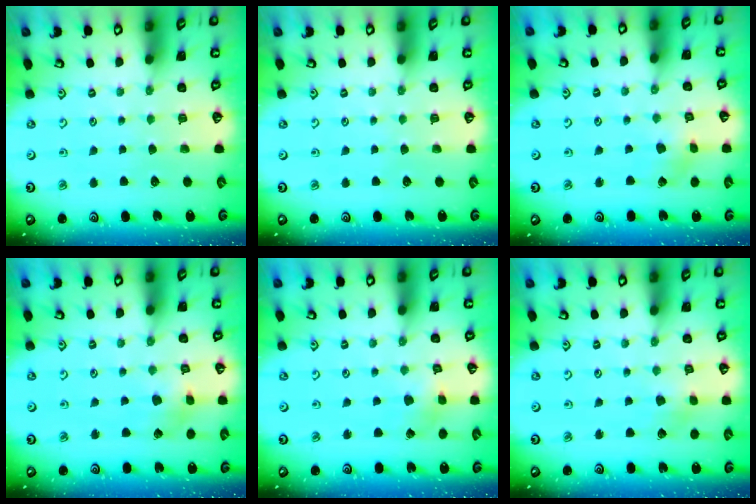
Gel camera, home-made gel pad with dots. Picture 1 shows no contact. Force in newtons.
{"total": 0.0}
{"total": 1.9, "press": 1.9, "slide": 0.3}
{"total": 4.0, "press": 3.9, "slide": 0.5}
{"total": 2.7, "press": 2.7, "slide": 0.2}
{"total": 2.4, "press": 2.3, "slide": 0.6}